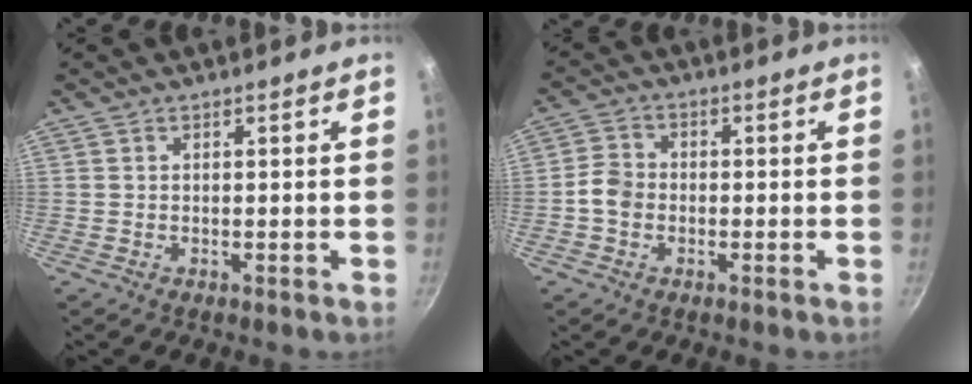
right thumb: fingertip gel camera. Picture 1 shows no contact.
{"total": 4.2, "force": [-1.2, 3.4, 2.1], "torque": [-0.031, 0.015, -0.032]}